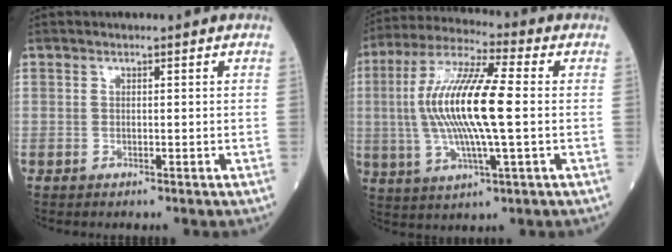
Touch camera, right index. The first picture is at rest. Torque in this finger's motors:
{"motor_torque": [2.14, 0.00, 1.06, 0.21]}